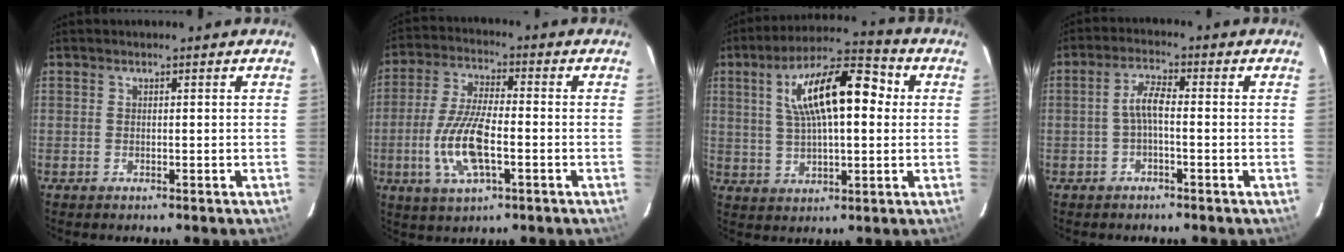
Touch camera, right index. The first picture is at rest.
{"total": 11.9, "force": [-3.2, 4.0, 10.7], "torque": [-0.225, -0.005, -0.063]}
{"total": 15.5, "force": [3.6, 5.8, 14.0], "torque": [-0.243, 0.030, 0.056]}
{"total": 3.7, "force": [-0.9, 0.9, 3.5], "torque": [-0.071, 0.011, -0.018]}